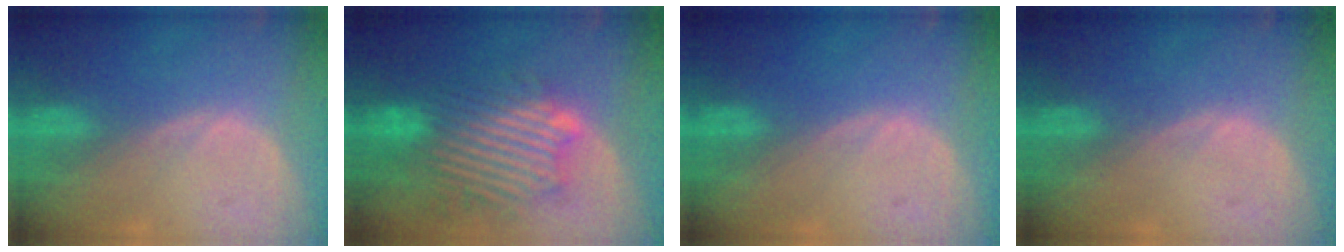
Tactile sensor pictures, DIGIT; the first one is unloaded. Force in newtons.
{"total": 11.0, "press": 10.3, "slide": 4.0}
{"total": 0.0}
{"total": 0.0}